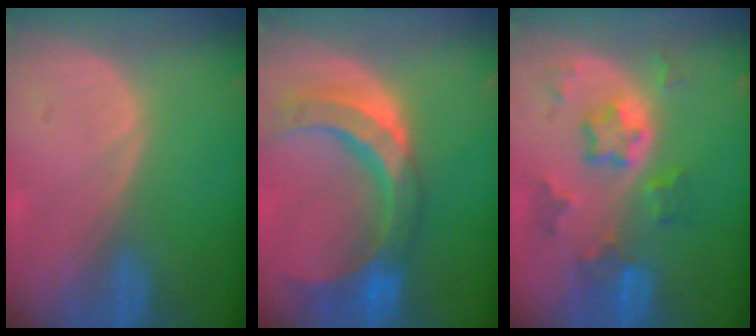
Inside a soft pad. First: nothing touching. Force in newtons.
{"total": 11.4, "press": 9.6, "slide": 6.1}
{"total": 7.5, "press": 6.6, "slide": 3.6}